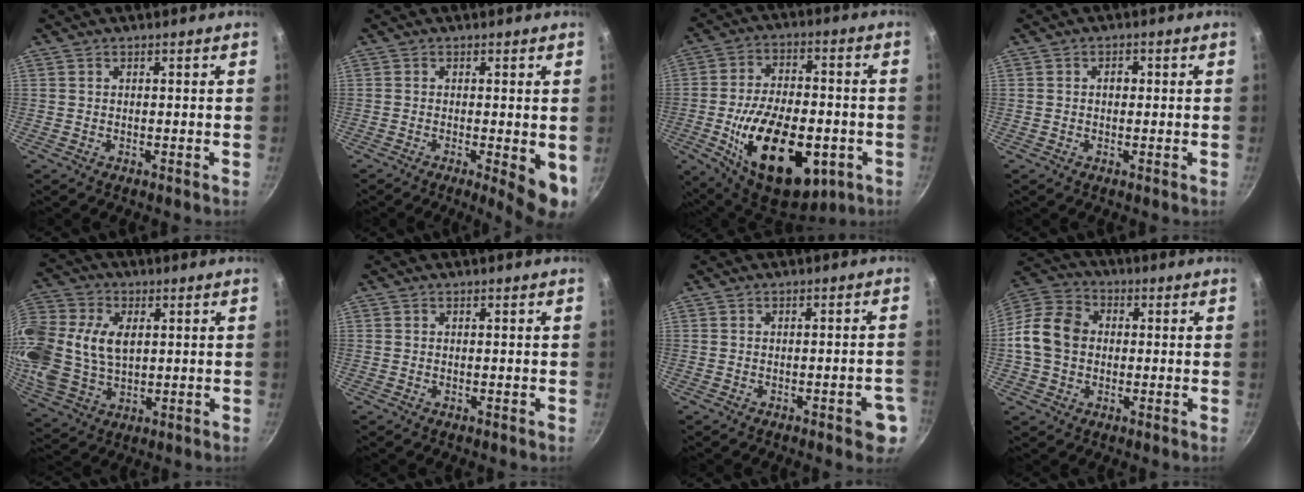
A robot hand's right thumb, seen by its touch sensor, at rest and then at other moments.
{"total": 6.8, "force": [-1.2, 1.7, 6.4], "torque": [-0.073, -0.007, -0.012]}
{"total": 27.8, "force": [-7.2, 14.6, 22.6], "torque": [-0.364, 0.019, -0.105]}
{"total": 1.9, "force": [0.1, 1.4, 1.2], "torque": [-0.013, 0.004, -0.001]}
{"total": 22.5, "force": [4.3, 15.9, 15.3], "torque": [-0.366, 0.024, 0.083]}
{"total": 0.0}
{"total": 5.2, "force": [-2.2, 1.6, 4.5], "torque": [-0.047, 0.009, -0.024]}
{"total": 11.8, "force": [0.0, 9.4, 7.1], "torque": [-0.111, 0.022, -0.020]}